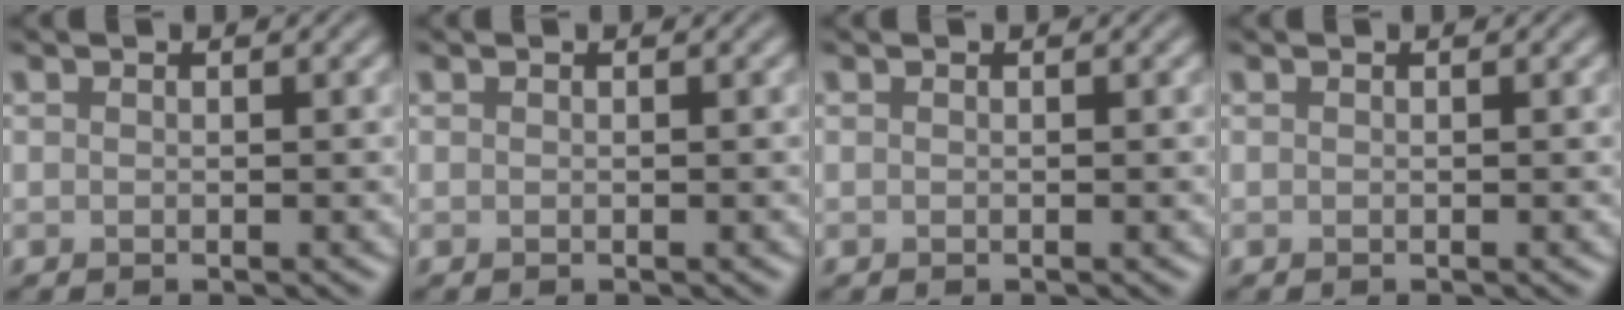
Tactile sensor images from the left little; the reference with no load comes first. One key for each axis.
{"total": 0.0}
{"total": 0.0}
{"total": 0.0}